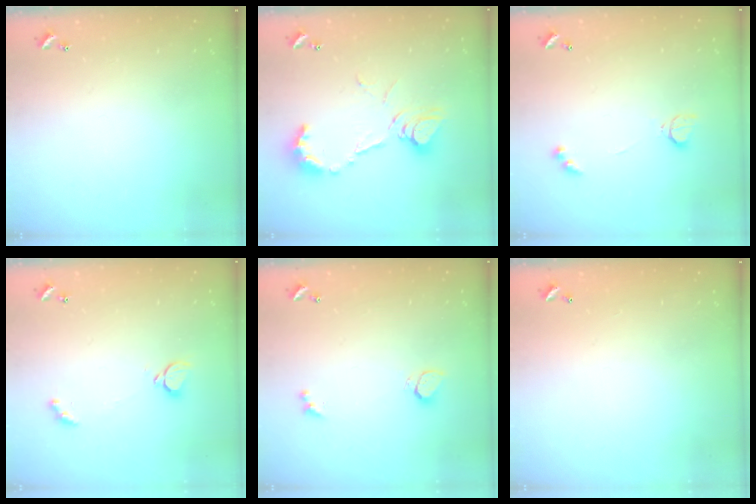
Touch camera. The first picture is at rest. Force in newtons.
{"total": 14.0, "press": 13.9, "slide": 1.5}
{"total": 3.0, "press": 2.9, "slide": 0.6}
{"total": 1.6, "press": 1.5, "slide": 0.5}
{"total": 1.8, "press": 1.7, "slide": 0.6}
{"total": 2.8, "press": 2.8, "slide": 0.1}